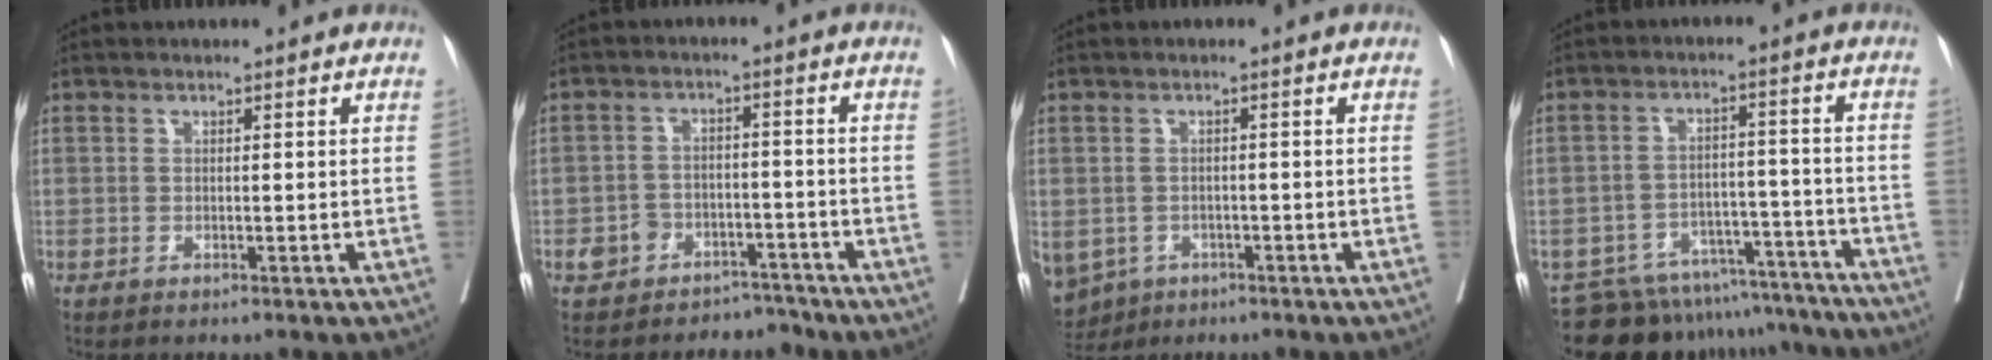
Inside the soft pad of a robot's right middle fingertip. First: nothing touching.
{"total": 5.4, "force": [-4.3, 3.3, 0.4], "torque": [-0.001, 0.020, -0.065]}
{"total": 10.6, "force": [-5.3, 8.5, 3.6], "torque": [-0.111, -0.007, -0.070]}
{"total": 16.4, "force": [-15.0, 5.9, 2.9], "torque": [-0.044, 0.027, -0.200]}